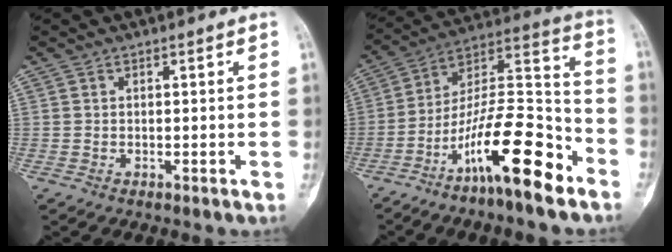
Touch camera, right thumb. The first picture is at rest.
{"total": 19.5, "force": [-11.2, 4.9, 15.2], "torque": [-0.263, 0.088, -0.192]}